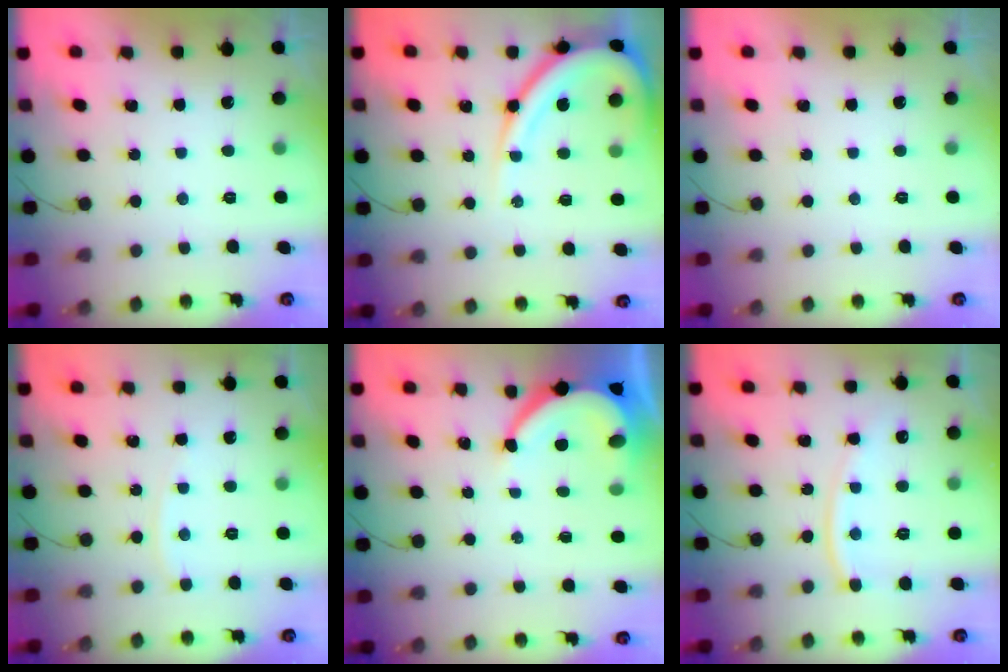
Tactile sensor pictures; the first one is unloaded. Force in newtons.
{"total": 14.0, "press": 13.9, "slide": 1.5}
{"total": 0.0}
{"total": 2.9, "press": 2.9, "slide": 0.3}
{"total": 8.6, "press": 8.6, "slide": 1.2}
{"total": 11.3, "press": 11.2, "slide": 0.8}